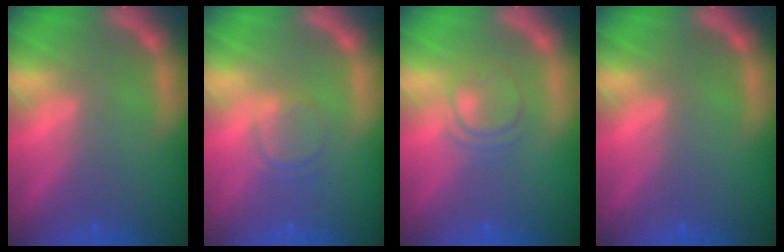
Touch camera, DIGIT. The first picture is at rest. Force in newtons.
{"total": 2.4}
{"total": 3.0}
{"total": 0.0}